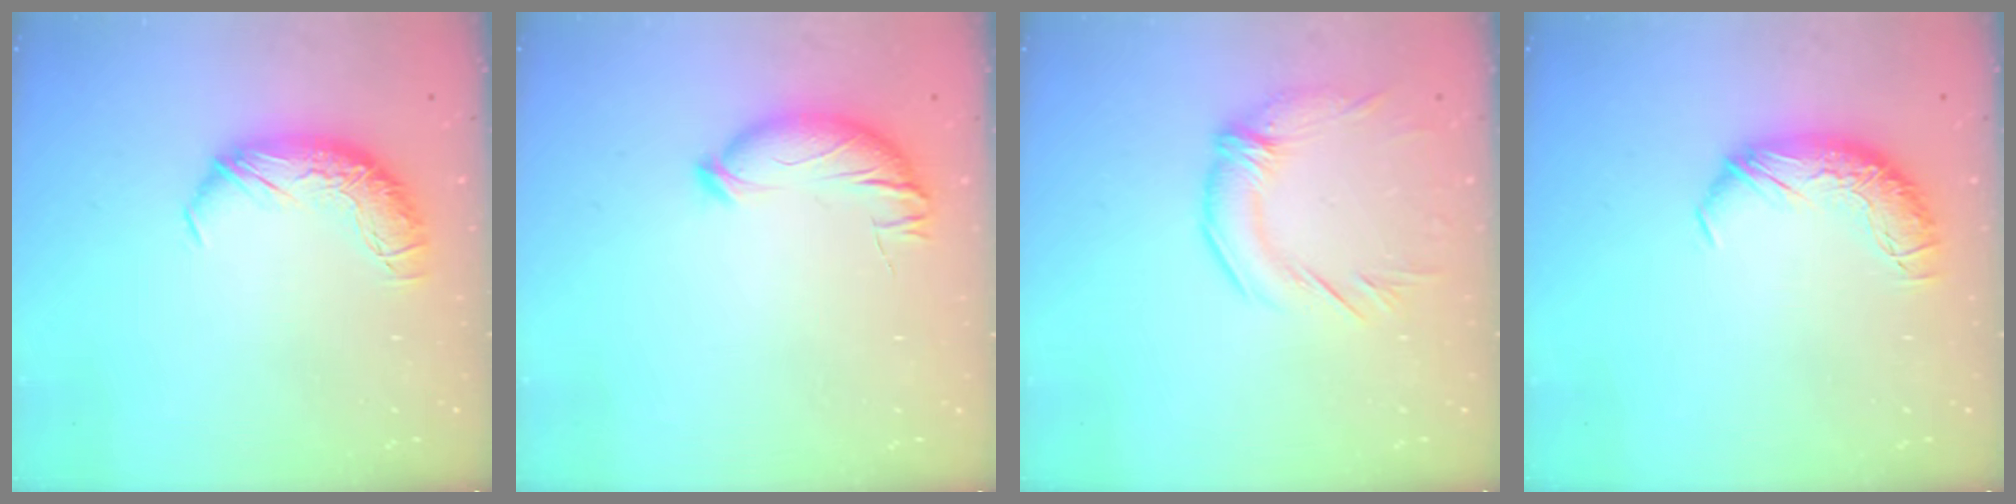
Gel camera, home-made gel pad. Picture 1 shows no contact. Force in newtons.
{"total": 4.4, "press": 4.3, "slide": 1.1}
{"total": 2.8, "press": 1.9, "slide": 2.2}
{"total": 0.0}